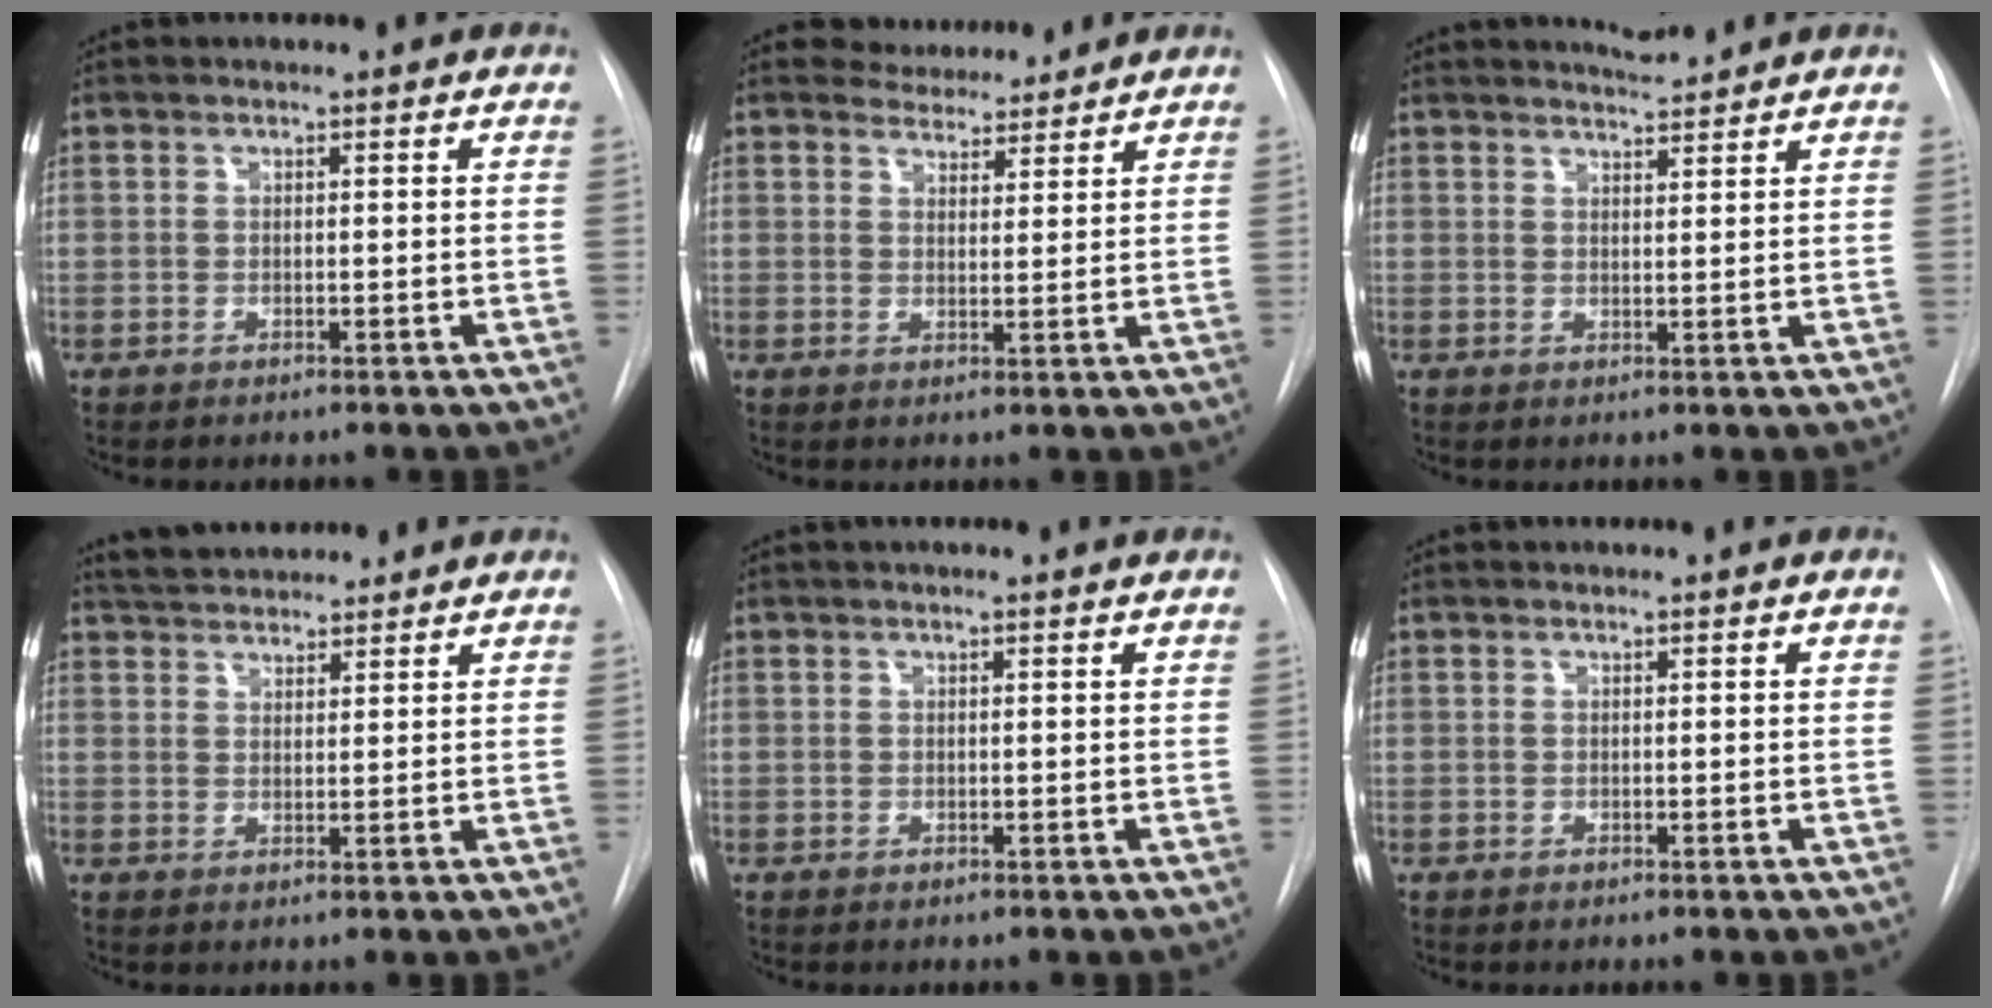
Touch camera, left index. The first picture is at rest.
{"total": 4.7, "force": [4.5, 1.4, 0.1], "torque": [0.002, 0.004, 0.062]}
{"total": 2.8, "force": [2.8, -0.3, 0.1], "torque": [-0.008, -0.006, 0.046]}
{"total": 8.6, "force": [8.0, 2.0, 2.4], "torque": [-0.040, 0.023, 0.124]}
{"total": 3.0, "force": [2.8, 0.0, 1.1], "torque": [-0.014, 0.009, 0.026]}
{"total": 0.0}